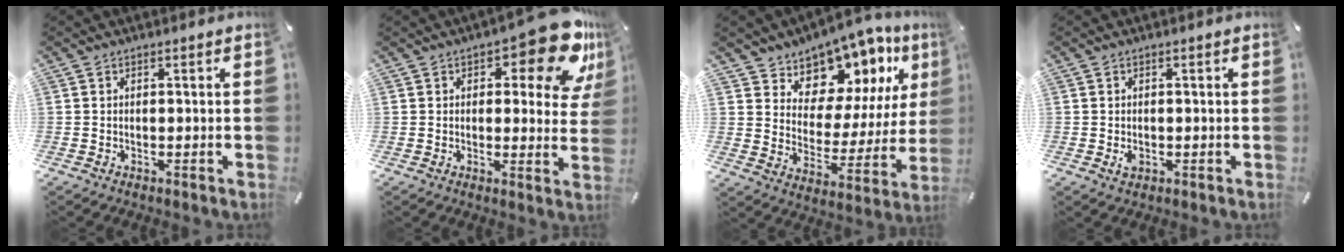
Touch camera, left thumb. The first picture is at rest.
{"total": 13.9, "force": [8.3, 5.5, 9.8], "torque": [-0.114, -0.058, 0.136]}
{"total": 10.9, "force": [8.6, 6.7, 0.7], "torque": [-0.013, -0.105, 0.154]}
{"total": 1.7, "force": [-0.2, 1.3, 1.1], "torque": [-0.011, -0.002, -0.005]}